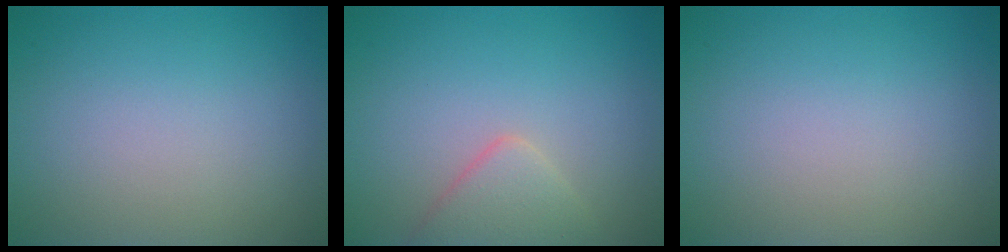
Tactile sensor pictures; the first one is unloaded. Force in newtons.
{"total": 2.6, "press": 2.6, "slide": 0.2}
{"total": 0.0}